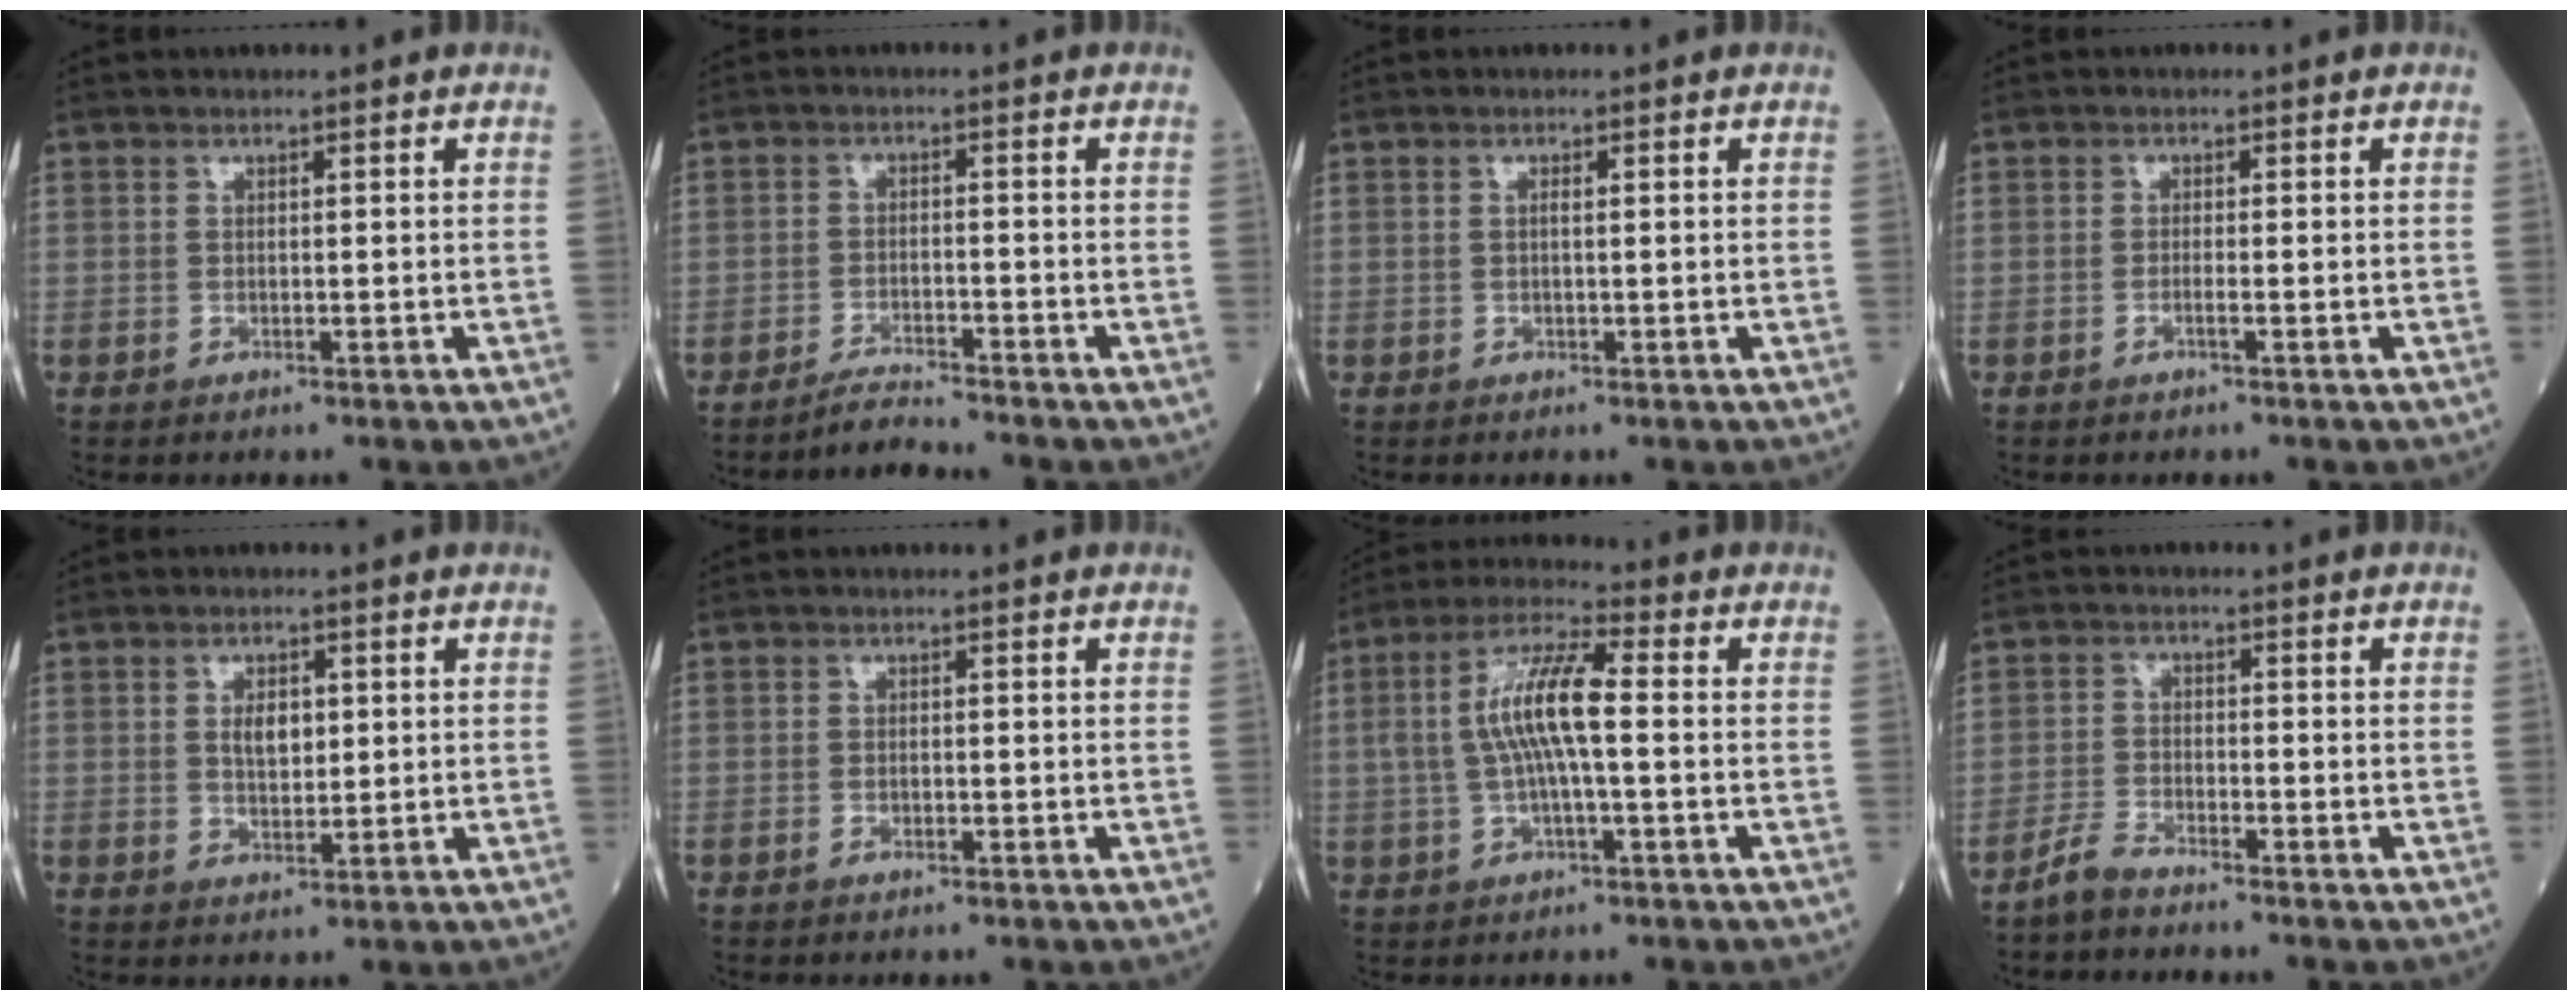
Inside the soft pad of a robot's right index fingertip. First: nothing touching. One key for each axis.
{"total": 3.0, "fx": -2.9, "fy": -0.8, "fz": 0.2, "tx": -0.007, "ty": -0.019, "tz": -0.051}
{"total": 0.8, "fx": 0.1, "fy": 0.1, "fz": 0.8, "tx": -0.016, "ty": 0.001, "tz": 0.001}
{"total": 1.0, "fx": -0.5, "fy": -0.1, "fz": 0.9, "tx": -0.018, "ty": 0.000, "tz": -0.011}
{"total": 3.6, "fx": 0.8, "fy": 1.9, "fz": 2.9, "tx": -0.050, "ty": 0.000, "tz": 0.014}
{"total": 1.2, "fx": -0.6, "fy": 0.6, "fz": 0.9, "tx": -0.018, "ty": 0.000, "tz": -0.008}
{"total": 9.8, "fx": 0.2, "fy": 1.9, "fz": 9.6, "tx": -0.195, "ty": 0.019, "tz": 0.000}
{"total": 2.9, "fx": -2.8, "fy": 0.2, "fz": 0.9, "tx": -0.023, "ty": -0.007, "tz": -0.056}